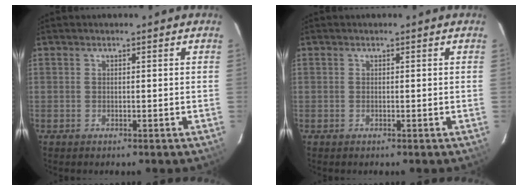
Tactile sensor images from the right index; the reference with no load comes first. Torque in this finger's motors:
{"motor_torque": [0.09, 0.03, 0.04, 0.00]}